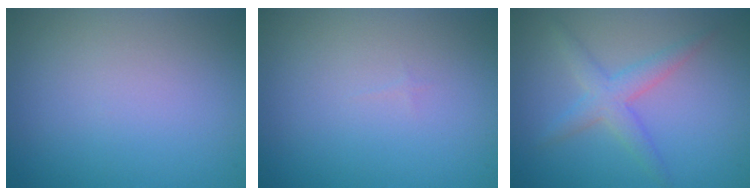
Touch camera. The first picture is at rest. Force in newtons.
{"total": 0.0}
{"total": 2.8, "press": 2.8, "slide": 0.2}